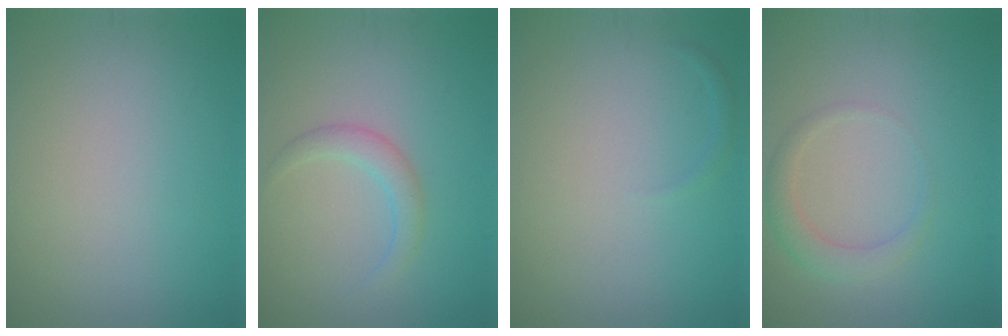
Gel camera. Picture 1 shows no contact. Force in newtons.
{"total": 1.9, "press": 1.9, "slide": 0.1}
{"total": 0.5, "press": 0.5, "slide": 0.1}
{"total": 2.1, "press": 2.1, "slide": 0.1}